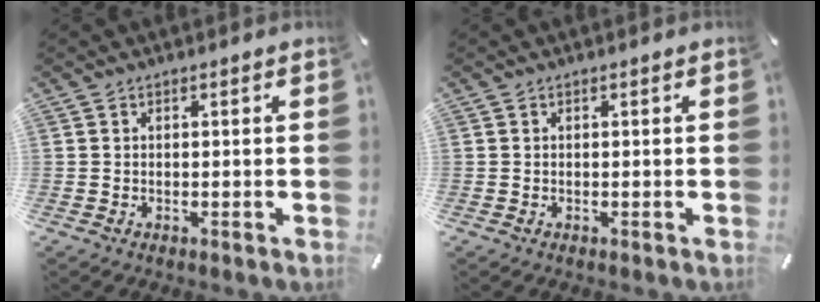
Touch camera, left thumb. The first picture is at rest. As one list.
[{"total": 0.0}]